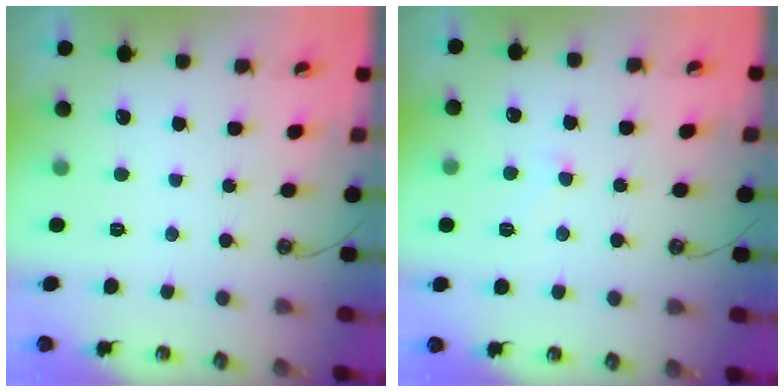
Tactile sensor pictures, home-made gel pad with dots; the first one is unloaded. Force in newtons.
{"total": 4.0, "press": 3.9, "slide": 0.9}